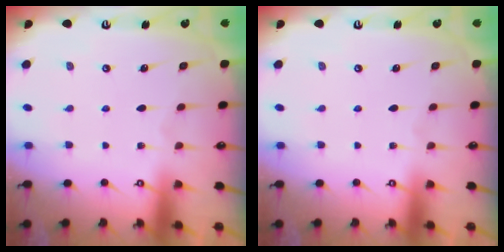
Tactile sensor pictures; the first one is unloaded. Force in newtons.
{"total": 0.0}